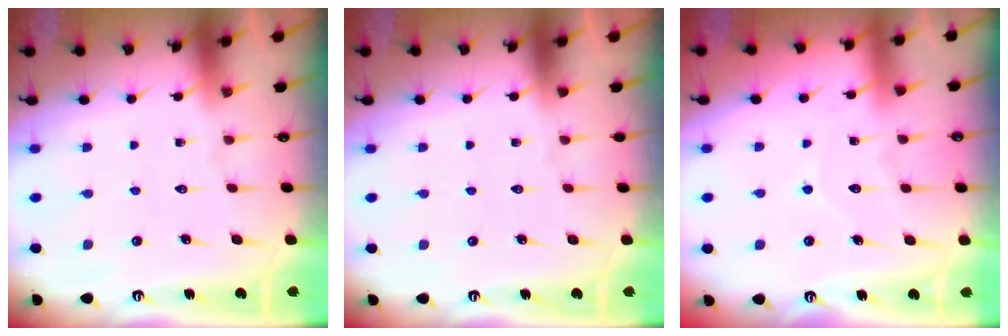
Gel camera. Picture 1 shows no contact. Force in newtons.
{"total": 0.0}
{"total": 5.9, "press": 5.8, "slide": 0.7}